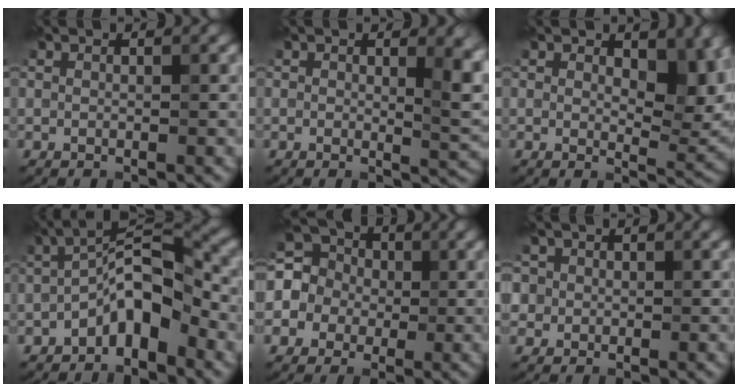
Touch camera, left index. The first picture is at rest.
{"total": 5.2, "force": [0.5, 2.4, 4.6], "torque": [-0.055, 0.003, 0.006]}
{"total": 5.9, "force": [1.7, 3.2, 4.6], "torque": [-0.061, -0.006, 0.029]}
{"total": 5.5, "force": [-2.8, 1.9, 4.3], "torque": [-0.071, 0.029, -0.055]}
{"total": 9.2, "force": [1.0, 8.6, 3.3], "torque": [-0.093, 0.039, -0.026]}
{"total": 4.3, "force": [1.6, 3.7, 1.5], "torque": [-0.026, 0.027, 0.002]}